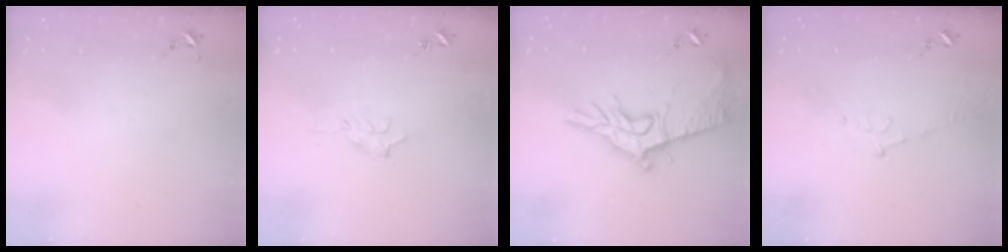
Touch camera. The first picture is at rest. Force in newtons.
{"total": 6.3, "press": 6.3, "slide": 0.7}
{"total": 16.7, "press": 16.7, "slide": 0.7}
{"total": 5.7, "press": 5.7, "slide": 0.6}